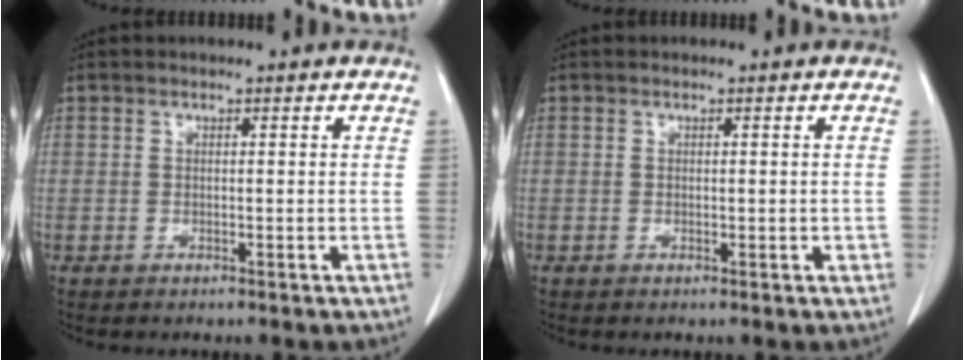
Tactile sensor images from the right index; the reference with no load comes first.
{"total": 0.9, "force": [-0.1, 0.5, 0.8], "torque": [-0.011, 0.001, 0.000]}